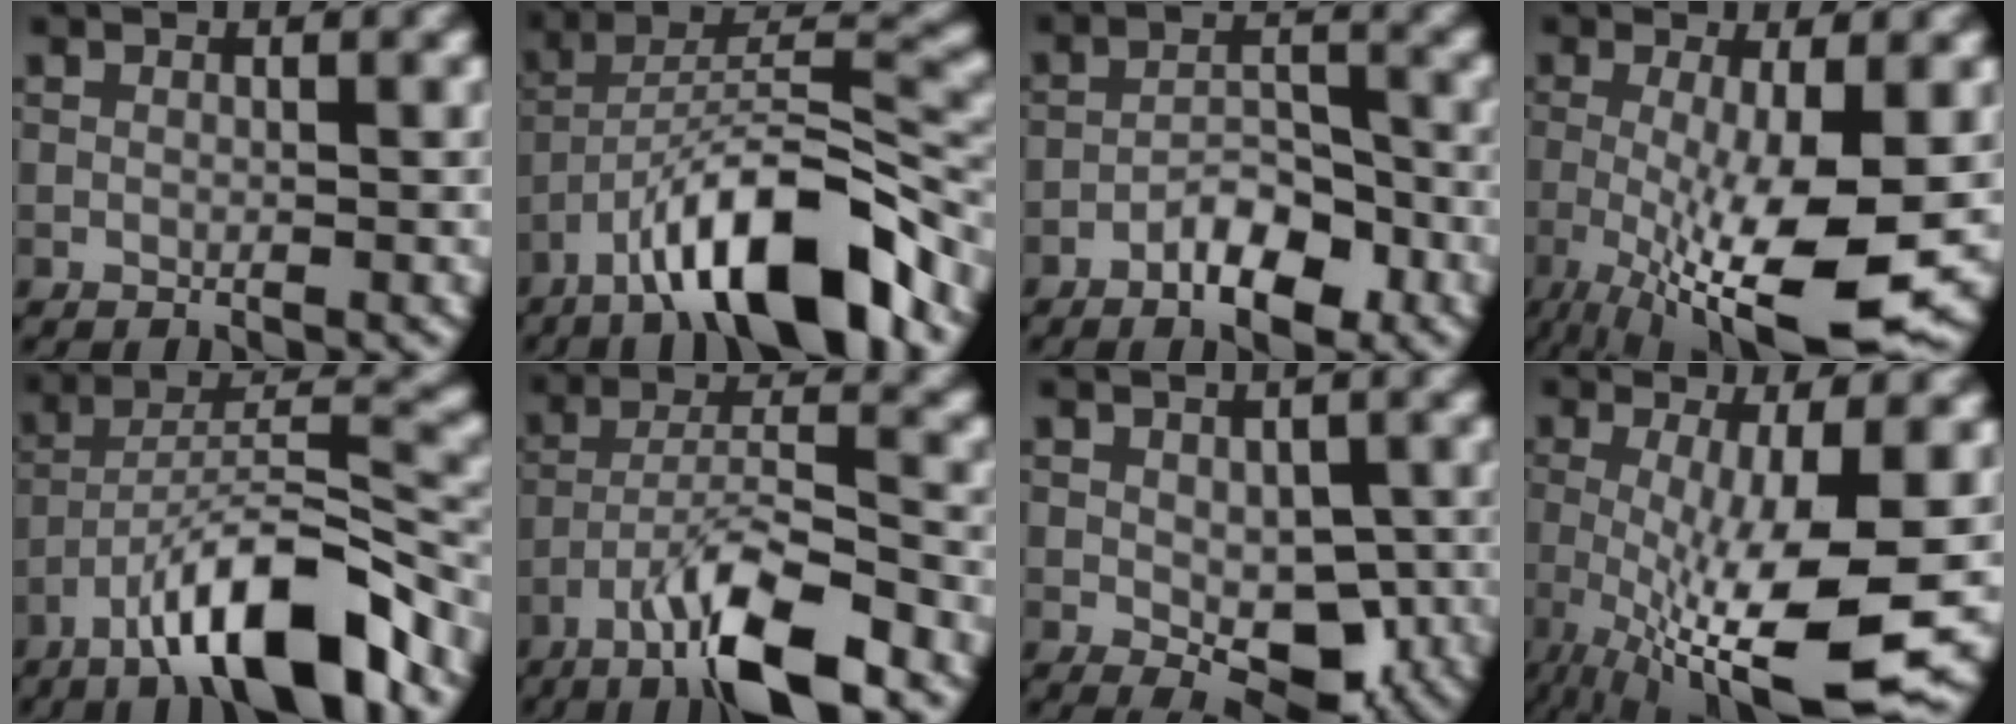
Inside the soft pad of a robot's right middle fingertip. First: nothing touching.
{"total": 12.0, "force": [-7.5, 3.2, 8.7], "torque": [-0.133, 0.018, -0.140]}
{"total": 4.7, "force": [-2.8, 2.0, 3.3], "torque": [-0.043, 0.010, -0.049]}
{"total": 10.8, "force": [-2.7, 2.5, 10.2], "torque": [-0.175, -0.030, -0.034]}
{"total": 10.9, "force": [-7.0, 2.7, 7.9], "torque": [-0.126, 0.017, -0.124]}
{"total": 9.3, "force": [-5.8, 2.1, 7.0], "torque": [-0.122, 0.010, -0.106]}
{"total": 5.4, "force": [-1.2, 3.2, 4.2], "torque": [-0.067, -0.011, -0.014]}
{"total": 12.0, "force": [-2.8, 3.0, 11.3], "torque": [-0.197, -0.034, -0.037]}